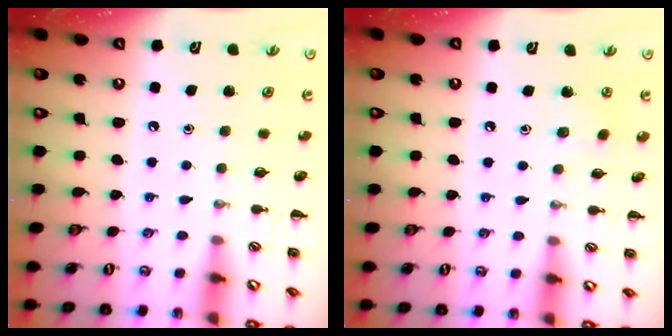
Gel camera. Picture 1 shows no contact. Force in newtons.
{"total": 3.6, "press": 3.5, "slide": 1.1}